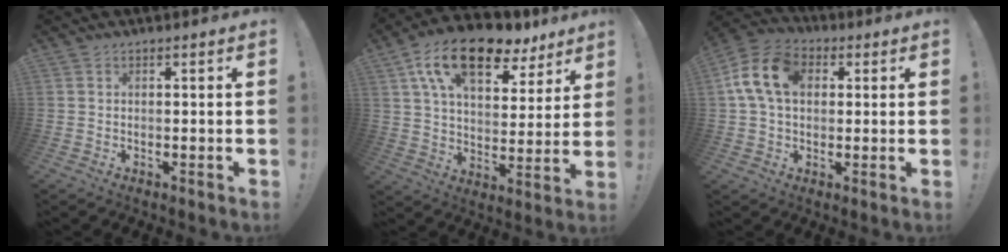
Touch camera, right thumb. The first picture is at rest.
{"total": 18.0, "force": [11.0, 8.7, 11.3], "torque": [-0.182, -0.065, 0.191]}
{"total": 13.7, "force": [3.2, 9.6, 9.2], "torque": [-0.167, 0.009, 0.063]}